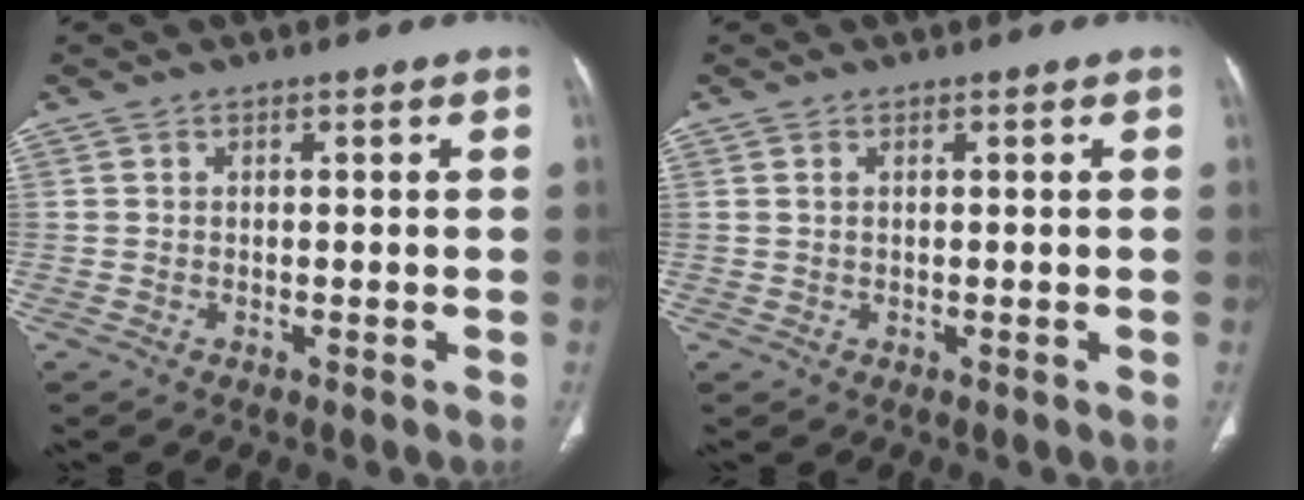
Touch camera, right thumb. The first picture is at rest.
{"total": 0.7, "force": [0.2, 0.4, 0.6], "torque": [-0.015, 0.002, 0.006]}